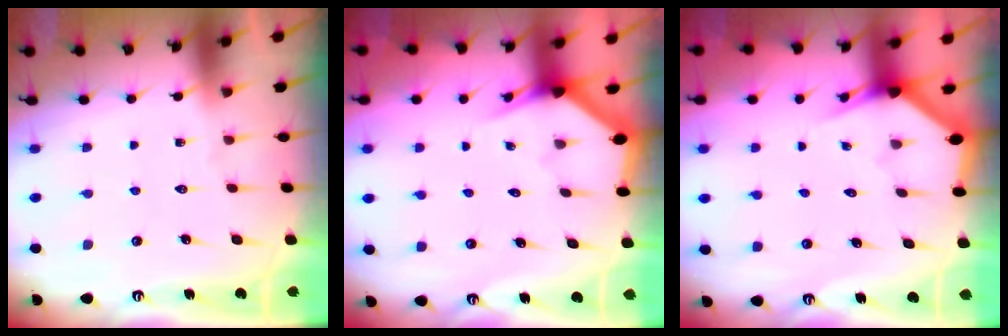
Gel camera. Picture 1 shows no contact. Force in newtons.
{"total": 2.9, "press": 2.9, "slide": 0.1}
{"total": 2.6, "press": 2.6, "slide": 0.1}